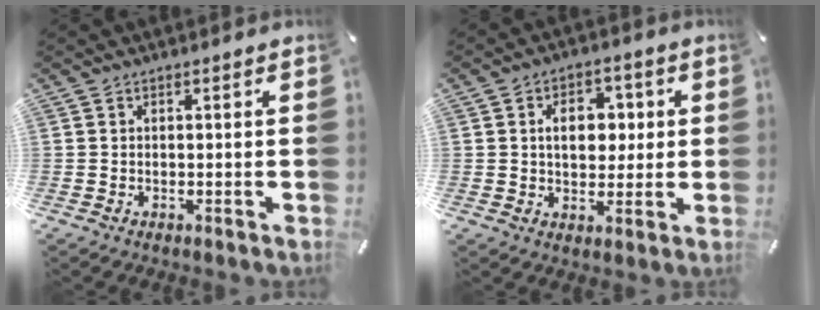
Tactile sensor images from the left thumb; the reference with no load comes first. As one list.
[{"total": 8.8, "force": [1.4, 6.5, 5.9], "torque": [-0.078, 0.001, 0.018]}]